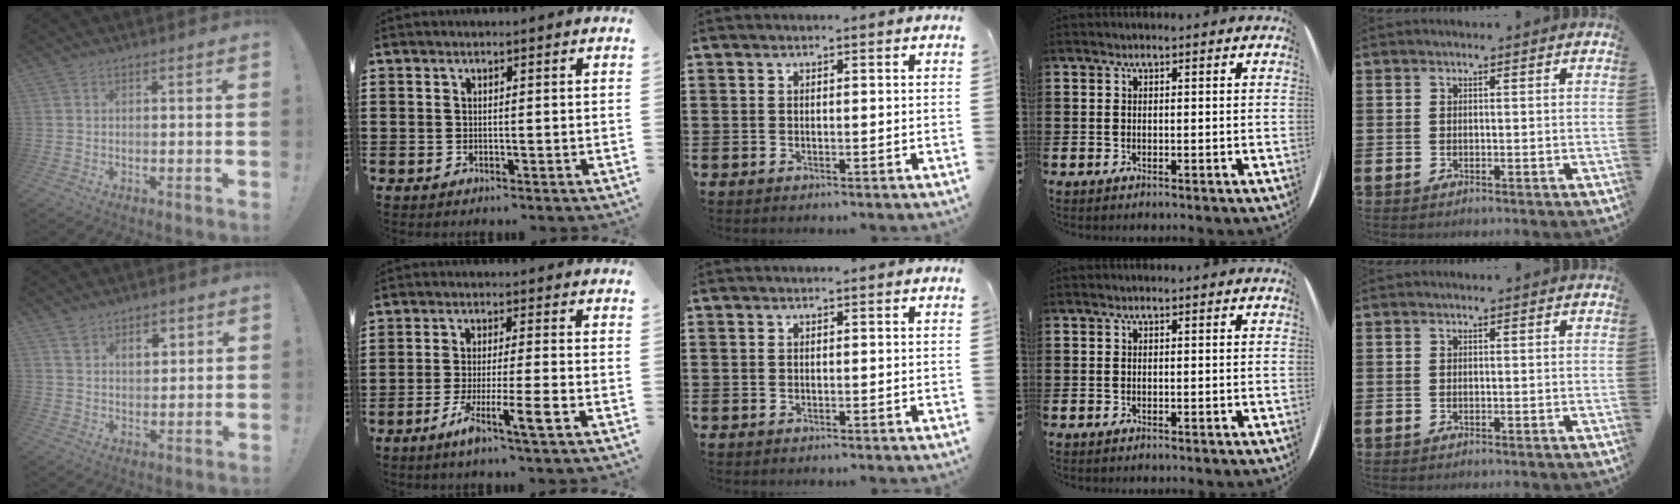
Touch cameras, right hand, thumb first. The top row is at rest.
{"thumb": {"total": 6.5, "force": [4.0, 4.3, 2.9], "torque": [-0.040, -0.018, 0.072]}, "index": {"total": 6.6, "force": [-3.4, -0.1, 5.6], "torque": [-0.104, -0.015, -0.062]}}